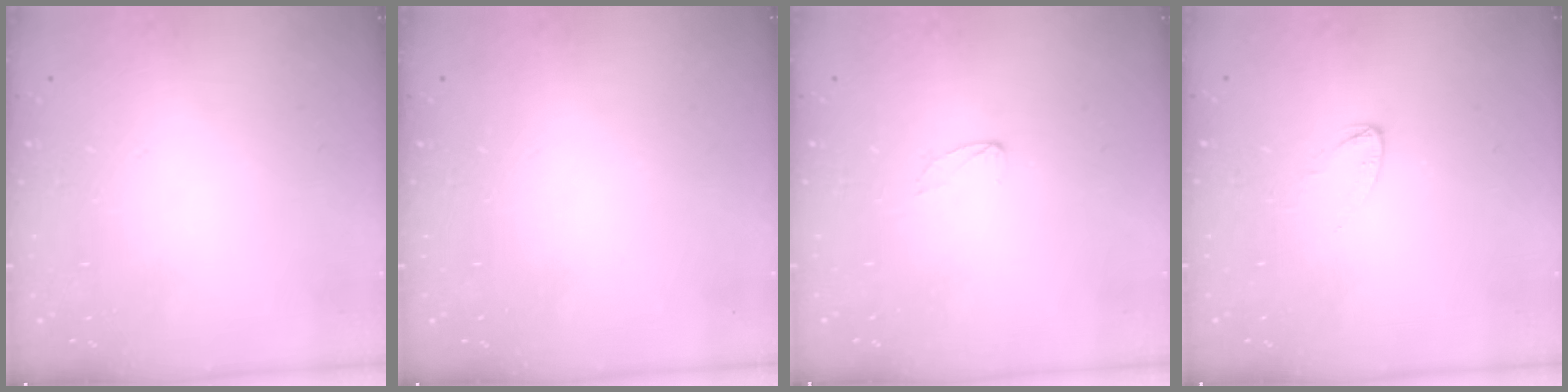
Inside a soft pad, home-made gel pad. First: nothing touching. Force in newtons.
{"total": 0.0}
{"total": 4.0, "press": 4.0, "slide": 0.4}
{"total": 2.6, "press": 2.6, "slide": 0.2}